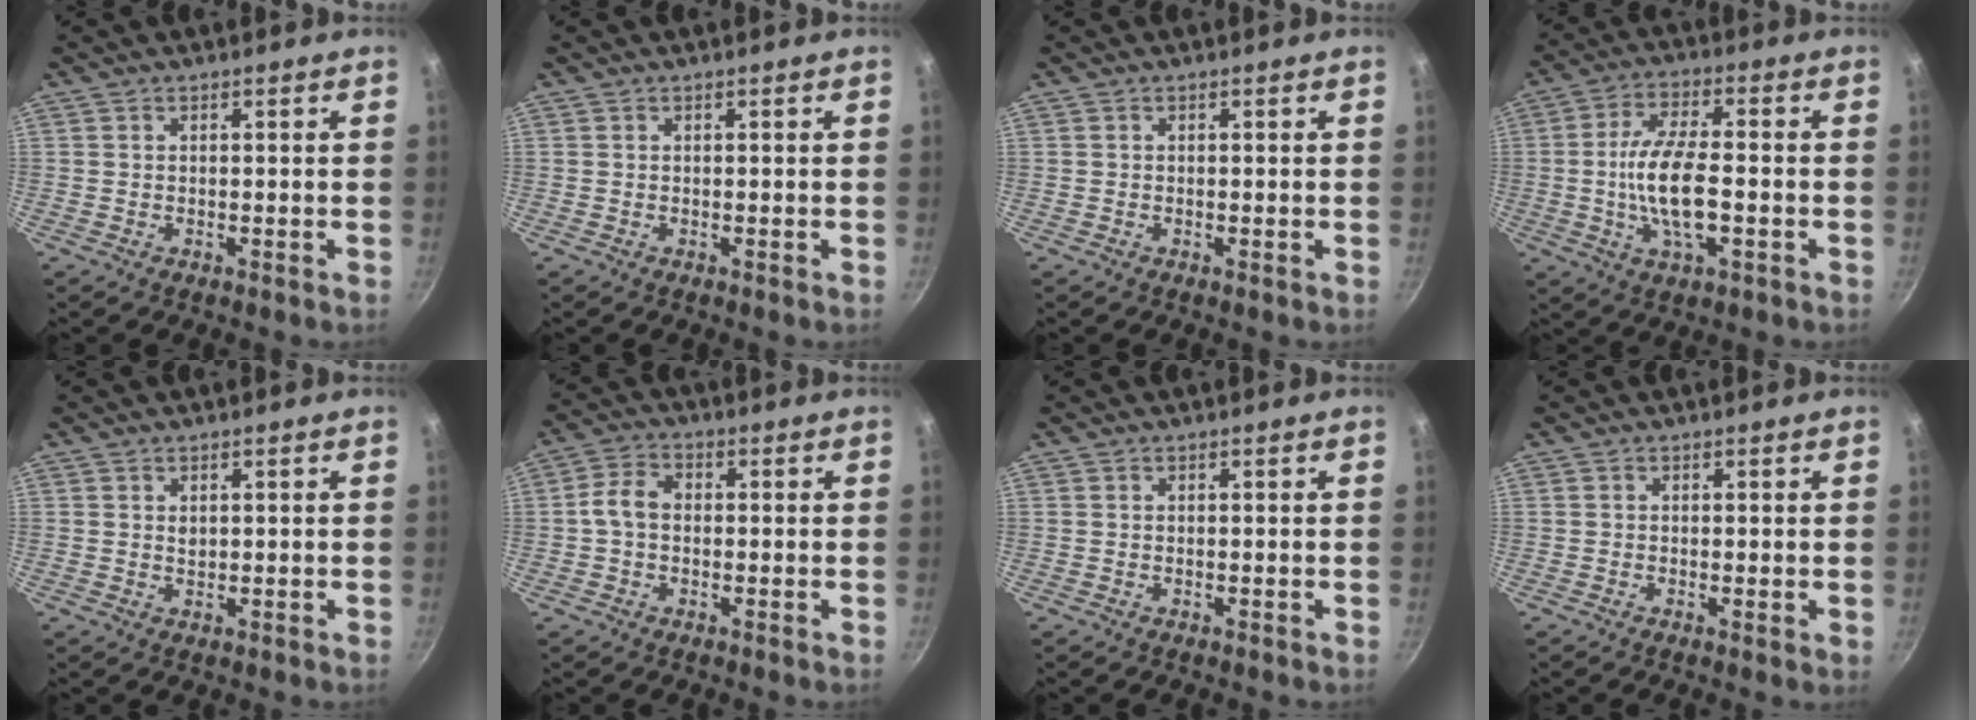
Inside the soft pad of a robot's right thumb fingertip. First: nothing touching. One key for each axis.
{"total": 0.0}
{"total": 0.0}
{"total": 11.8, "fx": -1.5, "fy": 4.7, "fz": 10.7, "tx": -0.207, "ty": 0.011, "tz": -0.029}
{"total": 1.1, "fx": 0.4, "fy": 0.8, "fz": 0.7, "tx": -0.005, "ty": -0.004, "tz": 0.009}
{"total": 5.3, "fx": -0.3, "fy": 3.9, "fz": 3.6, "tx": -0.064, "ty": 0.019, "tz": -0.013}
{"total": 0.0}
{"total": 1.2, "fx": 0.0, "fy": 0.3, "fz": 1.2, "tx": -0.024, "ty": -0.006, "tz": -0.004}